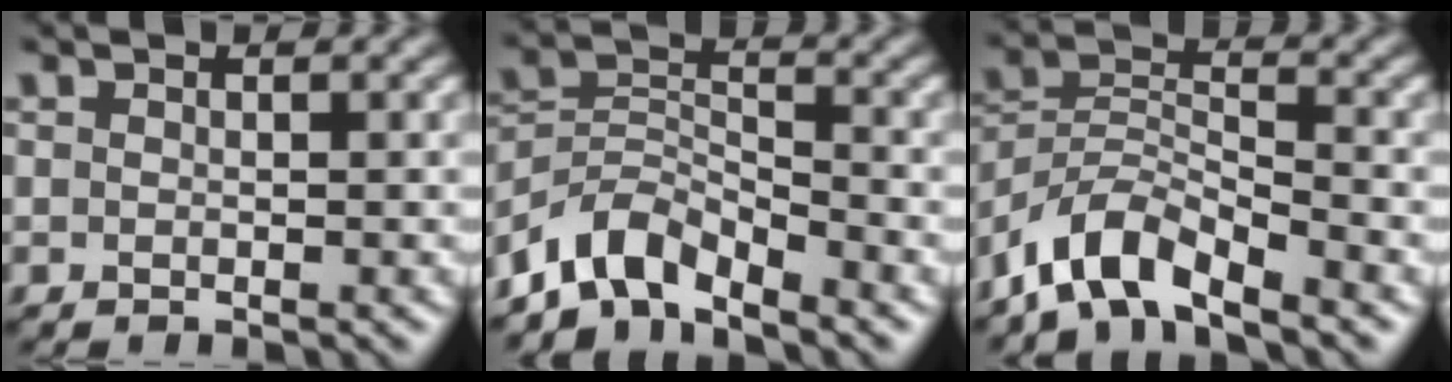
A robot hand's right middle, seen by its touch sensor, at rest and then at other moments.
{"total": 4.8, "force": [-4.1, 1.8, 1.9], "torque": [-0.026, 0.001, -0.090]}
{"total": 6.0, "force": [-4.7, 1.9, 3.2], "torque": [-0.055, 0.001, -0.099]}